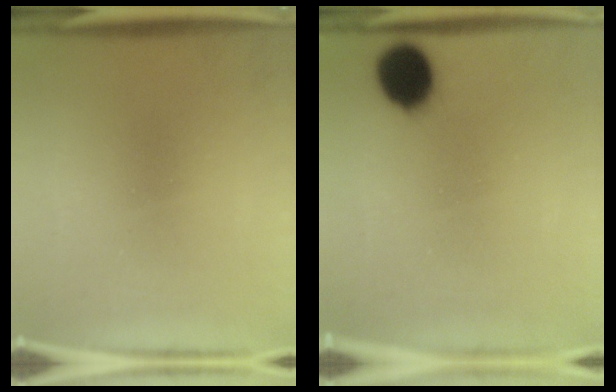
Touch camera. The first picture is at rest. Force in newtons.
{"total": 10.2}